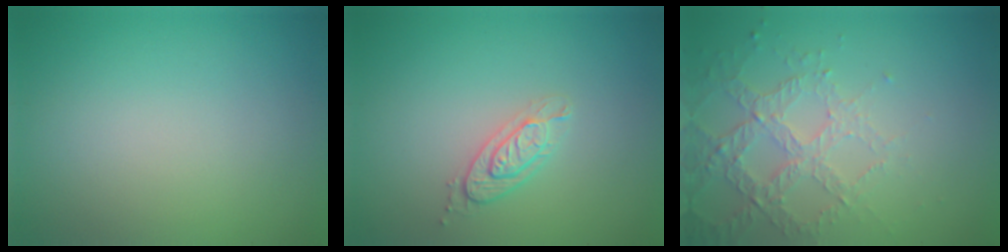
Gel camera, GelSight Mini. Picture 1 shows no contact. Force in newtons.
{"total": 2.1, "press": 1.9, "slide": 0.8}
{"total": 4.2, "press": 3.2, "slide": 2.7}